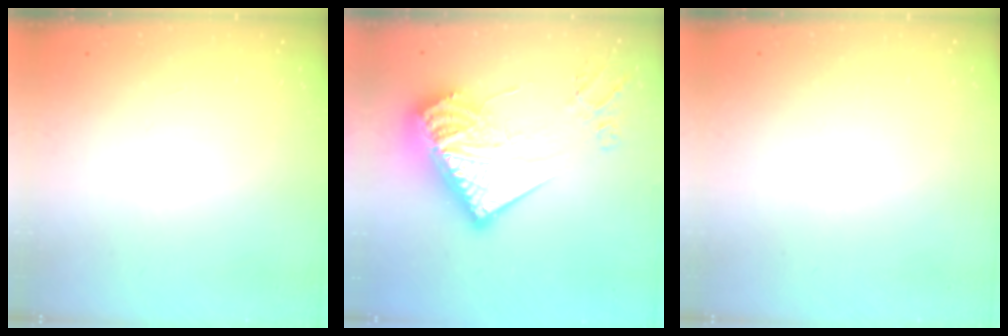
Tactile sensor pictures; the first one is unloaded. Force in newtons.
{"total": 26.4, "press": 26.3, "slide": 2.2}
{"total": 0.0}